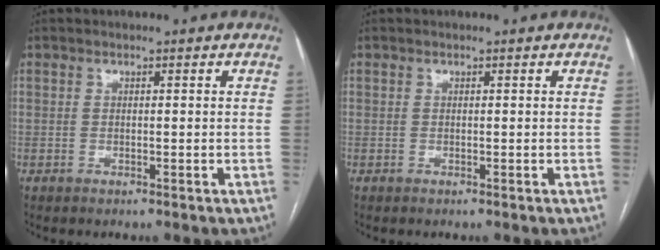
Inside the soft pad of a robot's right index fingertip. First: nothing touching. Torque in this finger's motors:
{"motor_torque": [0.00, 0.00, 0.00, 0.00]}